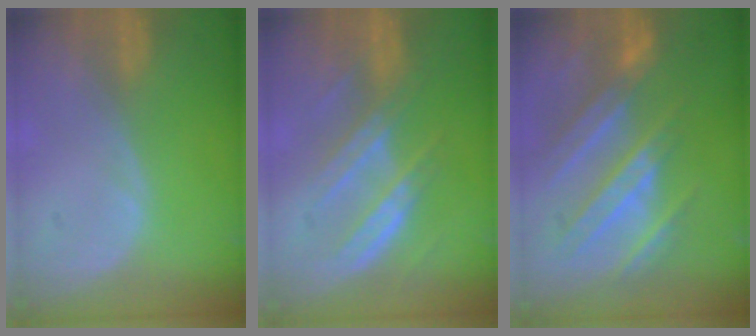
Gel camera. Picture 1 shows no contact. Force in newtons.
{"total": 6.8, "press": 6.8, "slide": 0.9}
{"total": 9.9, "press": 9.5, "slide": 2.8}